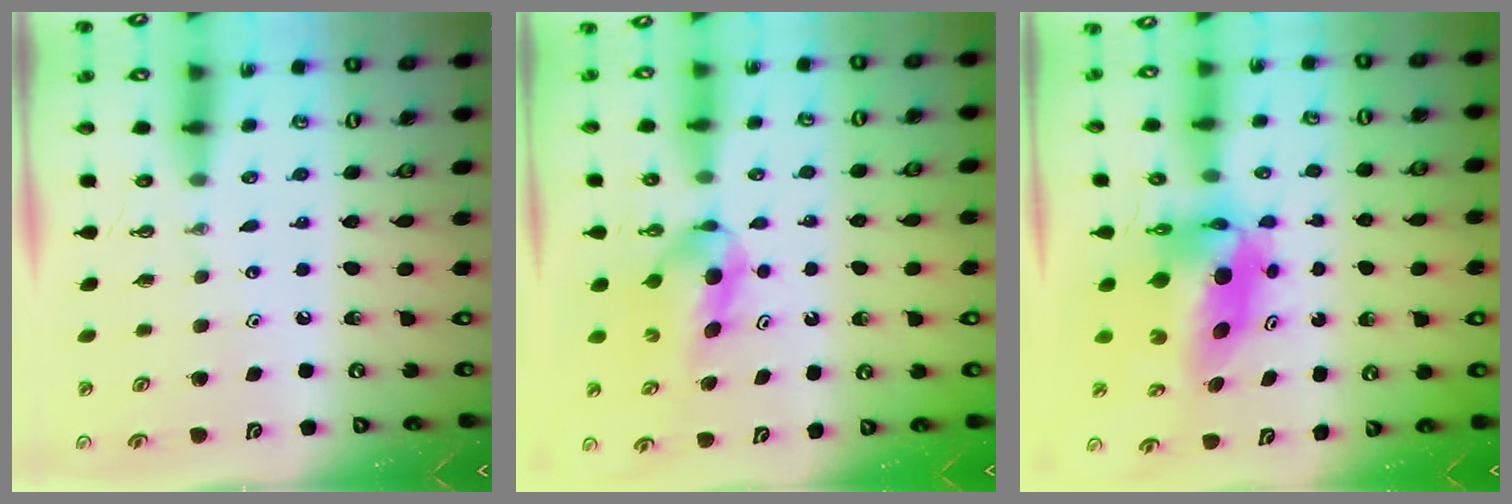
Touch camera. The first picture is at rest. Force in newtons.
{"total": 6.6, "press": 6.4, "slide": 1.9}
{"total": 8.2, "press": 8.1, "slide": 0.9}